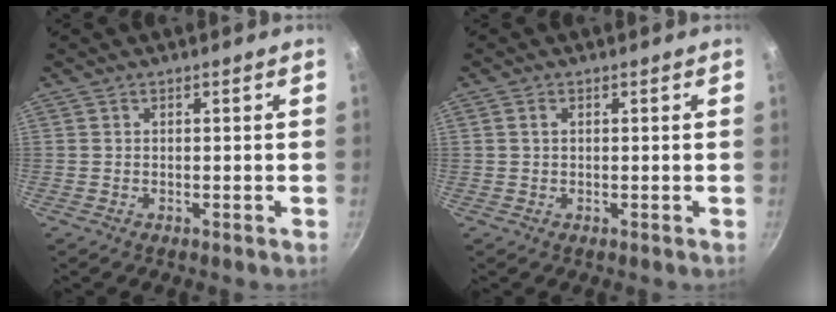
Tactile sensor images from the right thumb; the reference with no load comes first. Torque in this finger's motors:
{"motor_torque": [-0.02, -0.13, -0.31, -0.03, 0.07]}